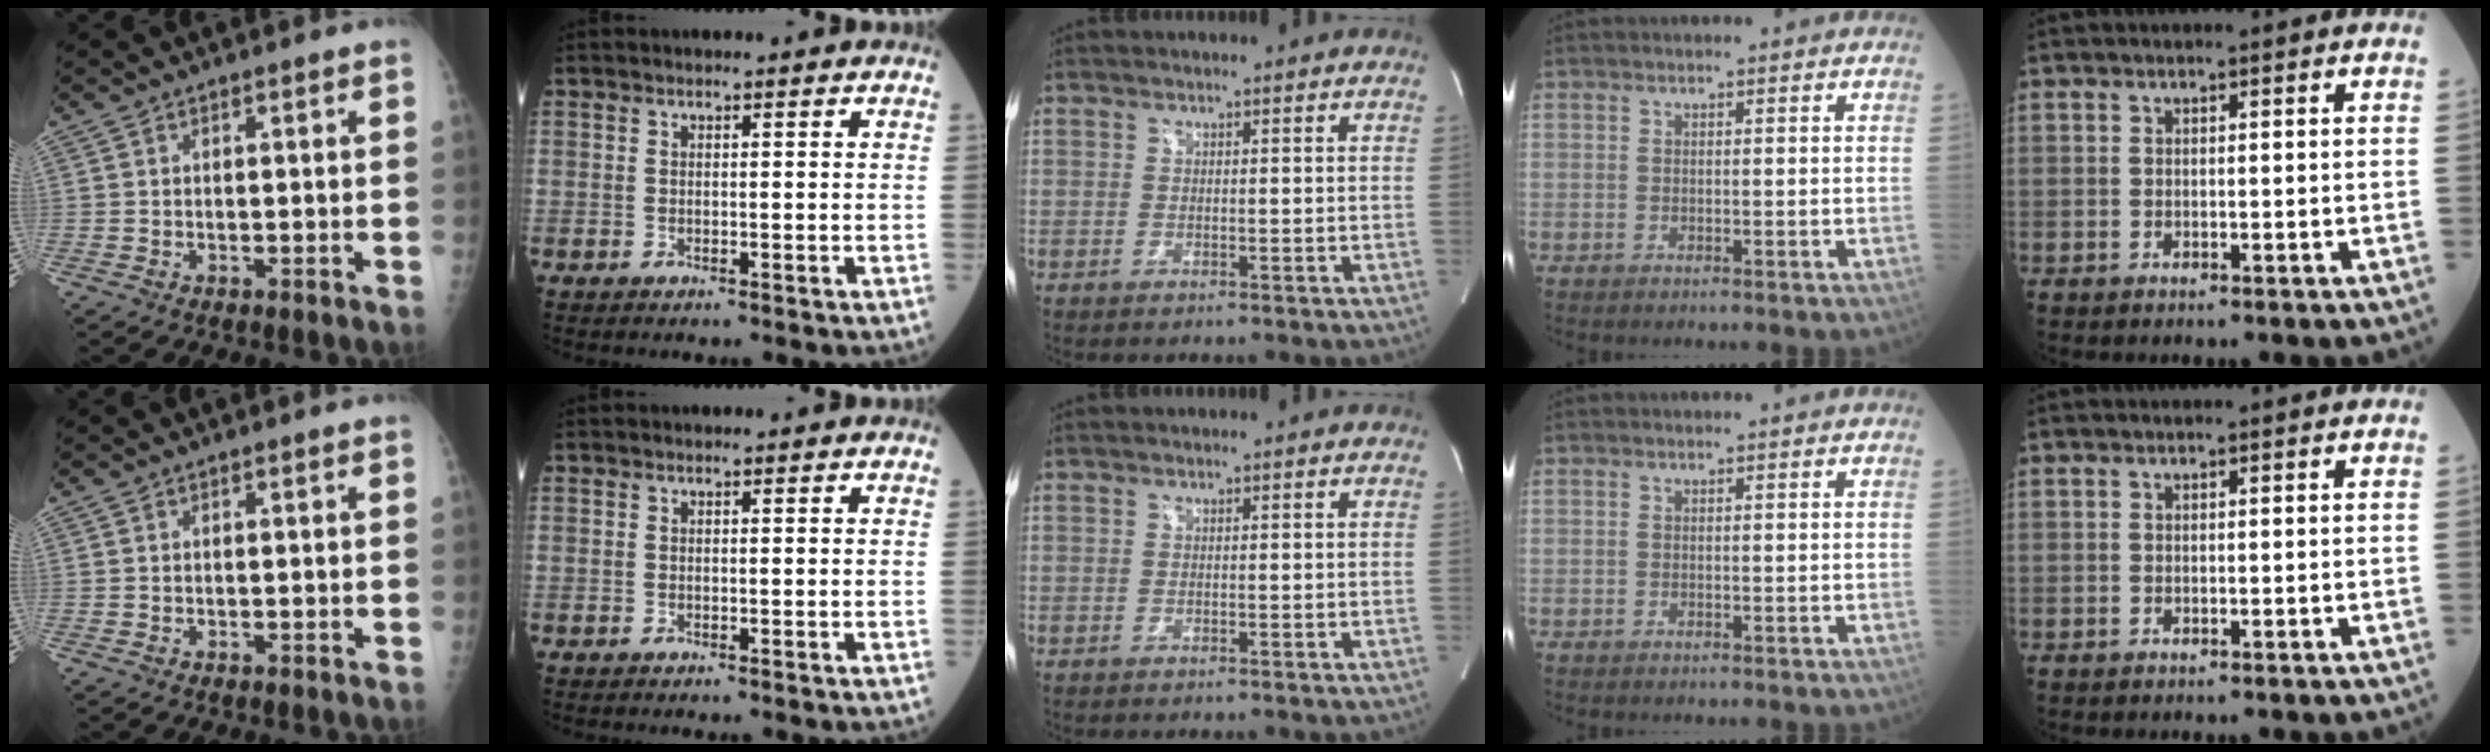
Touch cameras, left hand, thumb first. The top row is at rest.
{}